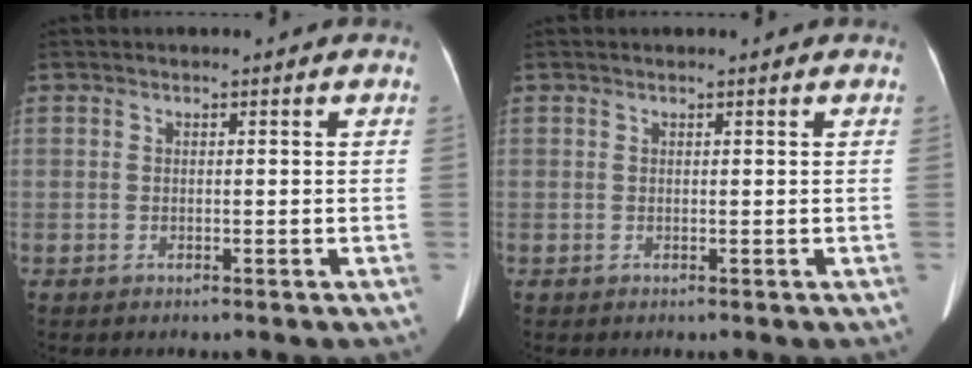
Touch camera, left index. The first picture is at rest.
{"total": 0.8, "force": [0.7, 0.0, 0.3], "torque": [-0.006, 0.013, 0.011]}